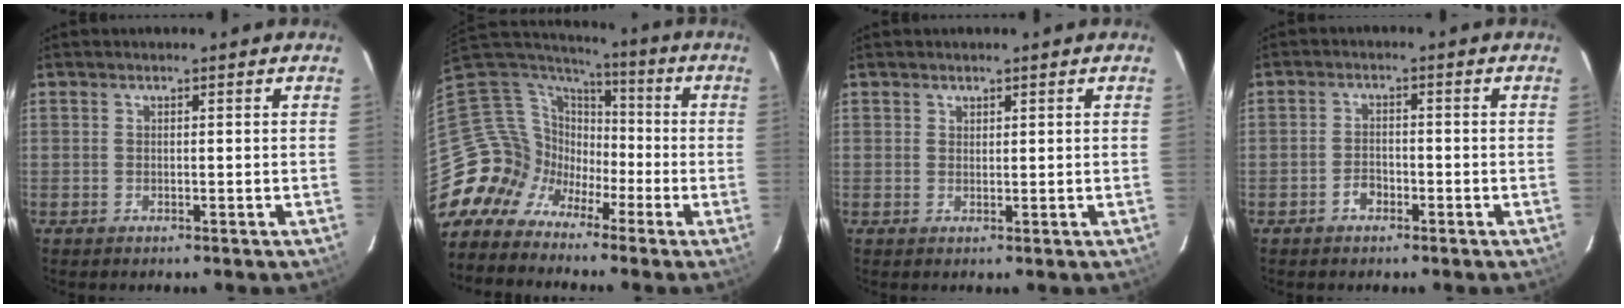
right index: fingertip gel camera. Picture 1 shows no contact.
{"total": 11.3, "force": [-6.4, 9.2, 1.6], "torque": [-0.053, 0.035, -0.142]}
{"total": 0.9, "force": [0.7, 0.6, 0.0], "torque": [0.000, 0.002, 0.012]}
{"total": 2.5, "force": [-1.6, 1.7, 1.1], "torque": [-0.022, 0.007, -0.026]}